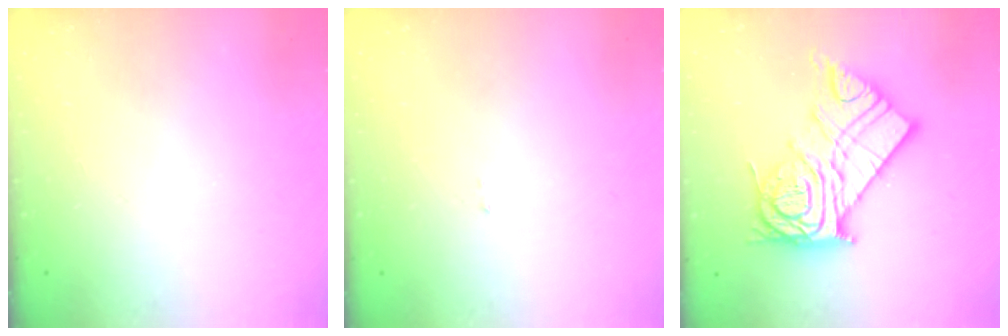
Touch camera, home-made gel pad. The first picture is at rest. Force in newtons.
{"total": 1.6, "press": 1.6, "slide": 0.1}
{"total": 20.0, "press": 19.9, "slide": 1.9}